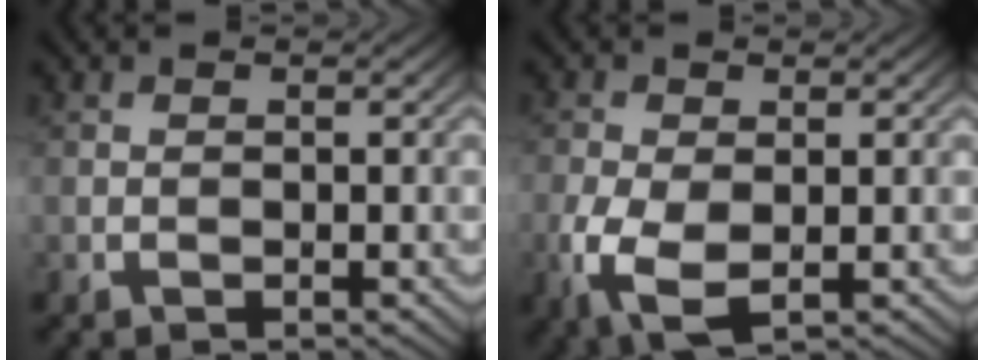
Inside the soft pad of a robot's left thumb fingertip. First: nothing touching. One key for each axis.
{"total": 5.2, "fx": -1.6, "fy": 2.9, "fz": 4.1, "tx": -0.112, "ty": -0.011, "tz": -0.031}